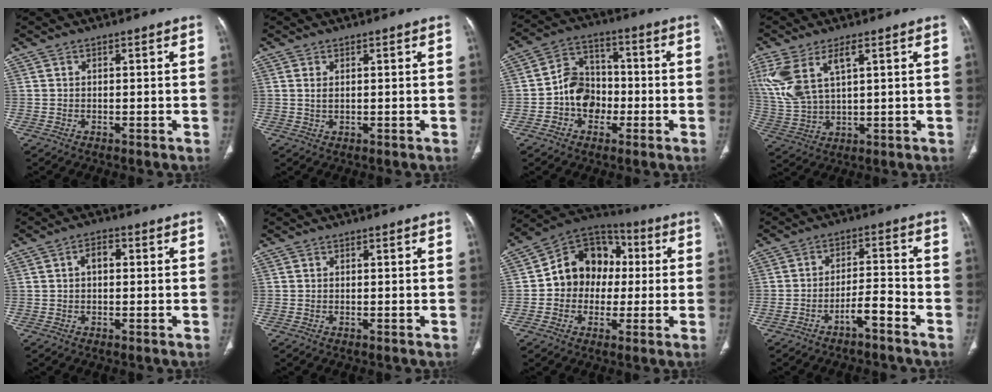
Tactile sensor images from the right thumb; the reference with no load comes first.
{"total": 1.2, "force": [0.4, 0.6, 1.0], "torque": [-0.022, 0.000, 0.013]}
{"total": 9.4, "force": [-2.3, 7.8, 4.8], "torque": [-0.051, 0.037, -0.050]}
{"total": 11.7, "force": [4.7, 5.2, 9.3], "torque": [-0.224, -0.005, 0.107]}
{"total": 3.1, "force": [0.4, 1.9, 2.4], "torque": [-0.037, 0.013, 0.002]}
{"total": 0.0}
{"total": 14.3, "force": [0.6, 11.8, 8.0], "torque": [-0.077, 0.033, -0.002]}
{"total": 5.2, "force": [-3.5, 1.4, 3.6], "torque": [-0.063, 0.042, -0.057]}